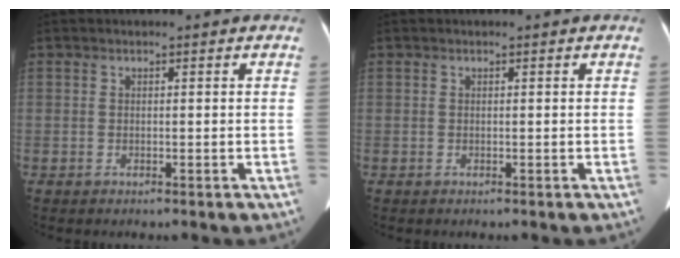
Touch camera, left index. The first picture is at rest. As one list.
[{"total": 0.0}]